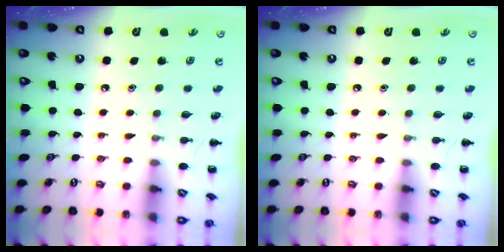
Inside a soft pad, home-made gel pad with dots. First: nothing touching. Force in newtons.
{"total": 0.0}